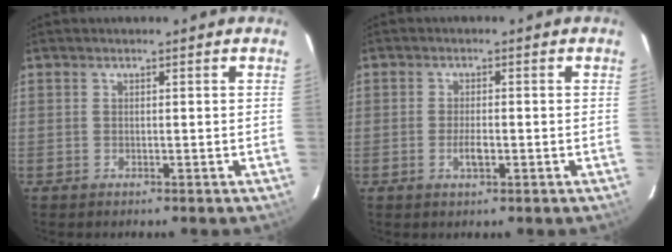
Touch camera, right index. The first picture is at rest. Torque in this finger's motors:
{"motor_torque": [1.14, 0.56, 0.57, 0.07]}